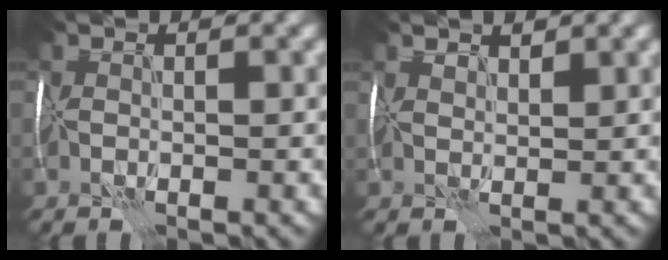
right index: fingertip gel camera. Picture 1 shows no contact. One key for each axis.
{"total": 2.2, "fx": 1.9, "fy": 0.8, "fz": 0.7, "tx": -0.011, "ty": 0.008, "tz": 0.035}